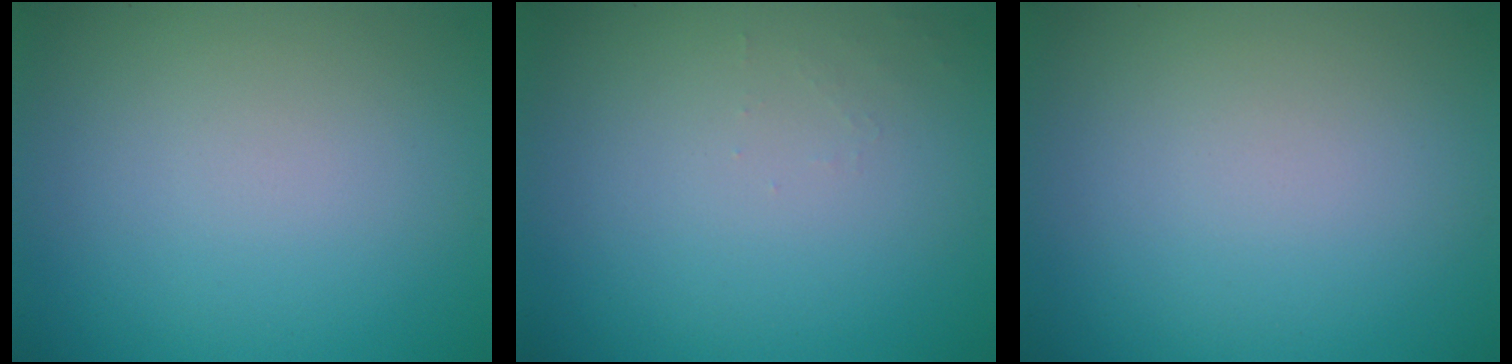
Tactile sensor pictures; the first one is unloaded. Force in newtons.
{"total": 0.7, "press": 0.7, "slide": 0.1}
{"total": 0.0}